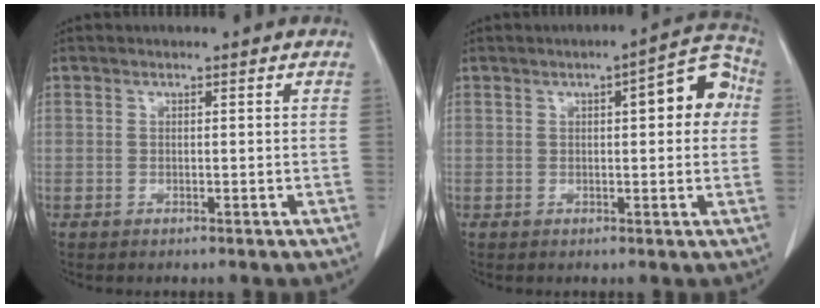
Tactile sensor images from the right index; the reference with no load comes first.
{"total": 7.8, "force": [1.5, 2.1, 7.3], "torque": [-0.084, 0.025, 0.012]}